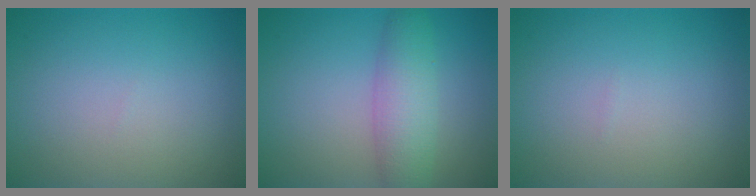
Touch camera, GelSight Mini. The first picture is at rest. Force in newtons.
{"total": 4.3, "press": 4.3, "slide": 0.0}
{"total": 0.0}